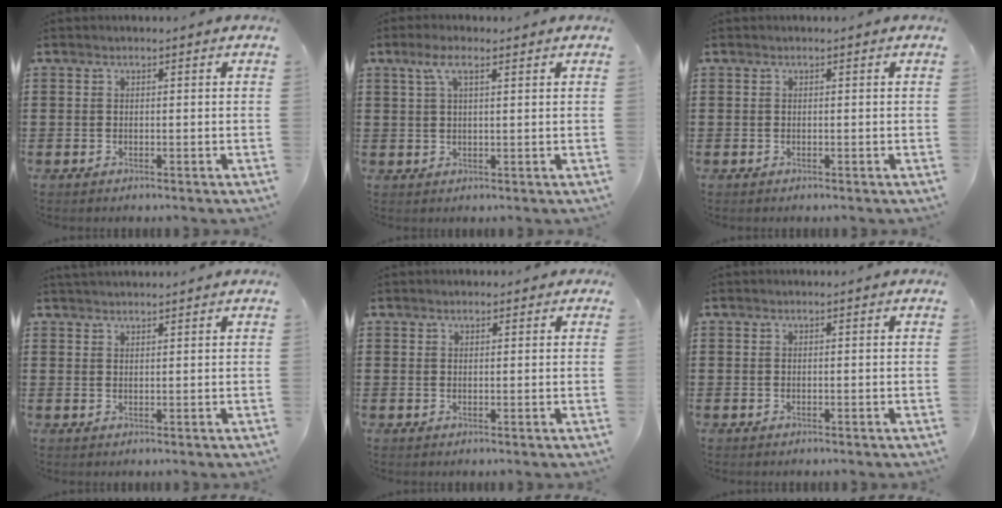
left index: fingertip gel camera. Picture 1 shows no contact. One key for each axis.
{"total": 4.1, "fx": 2.1, "fy": 1.2, "fz": 3.3, "tx": -0.070, "ty": 0.006, "tz": 0.037}
{"total": 0.0}
{"total": 1.5, "fx": 1.5, "fy": 0.0, "fz": 0.2, "tx": -0.006, "ty": 0.002, "tz": 0.029}
{"total": 1.2, "fx": 1.0, "fy": 0.7, "fz": 0.3, "tx": -0.007, "ty": 0.006, "tz": 0.019}
{"total": 0.0}